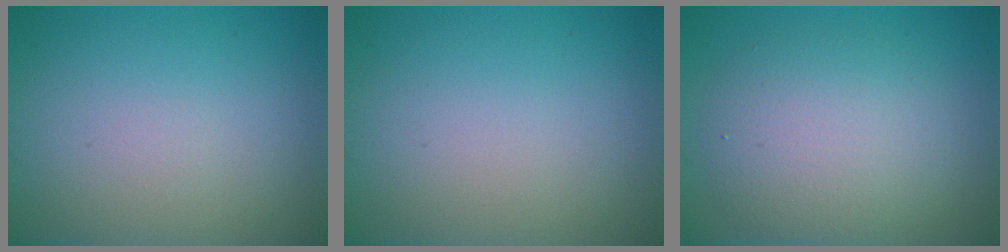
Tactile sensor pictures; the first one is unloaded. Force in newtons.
{"total": 0.0}
{"total": 5.4, "press": 5.4, "slide": 0.1}